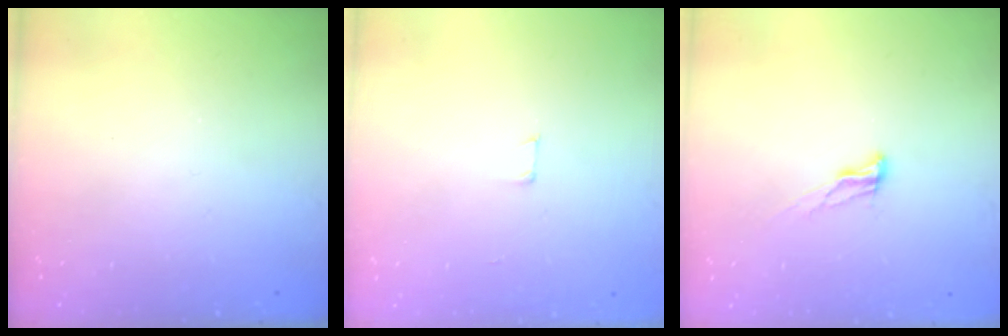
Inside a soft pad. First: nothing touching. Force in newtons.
{"total": 2.9, "press": 2.9, "slide": 0.2}
{"total": 6.5, "press": 6.5, "slide": 0.7}